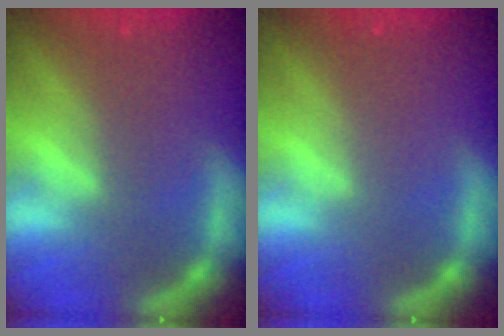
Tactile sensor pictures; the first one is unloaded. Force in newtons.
{"total": 0.0}